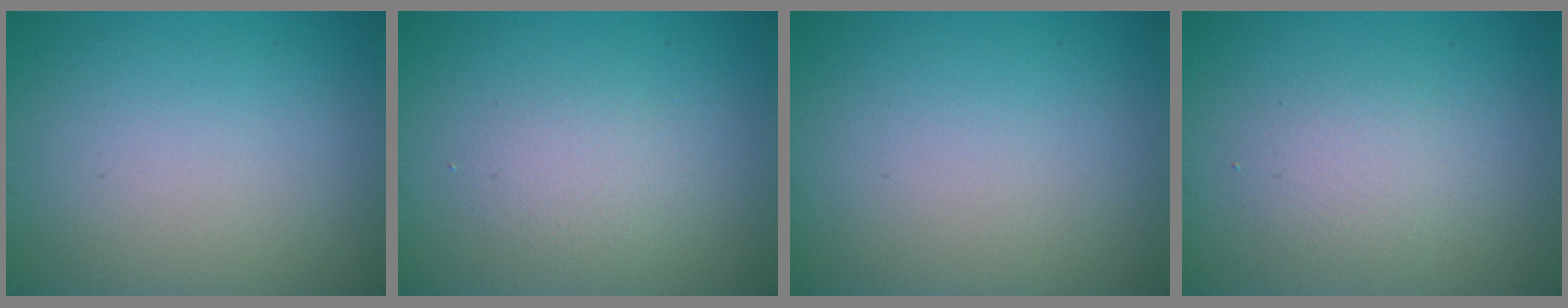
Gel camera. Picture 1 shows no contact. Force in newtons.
{"total": 1.7, "press": 1.7, "slide": 0.0}
{"total": 0.0}
{"total": 2.0, "press": 2.0, "slide": 0.2}